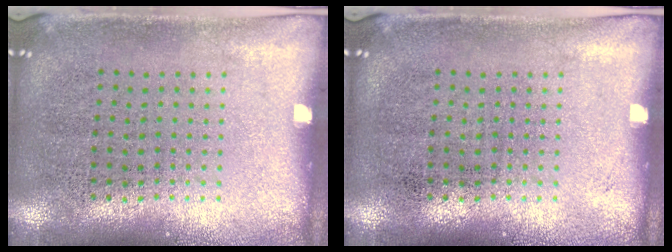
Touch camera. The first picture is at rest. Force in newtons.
{"total": 0.0}